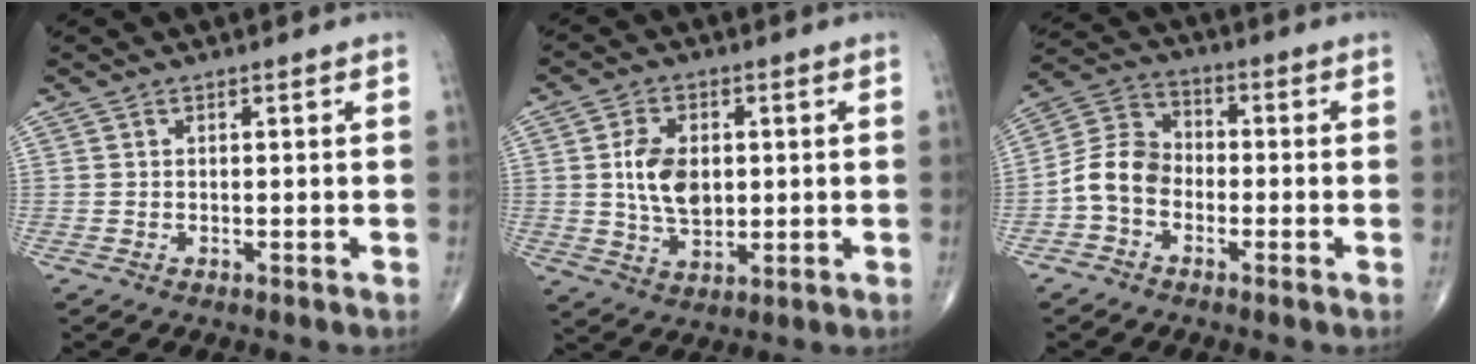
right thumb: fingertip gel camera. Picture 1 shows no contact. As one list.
[{"total": 9.3, "force": [1.0, 6.1, 7.0], "torque": [-0.113, -0.007, 0.022]}, {"total": 8.0, "force": [-2.5, 6.1, 4.5], "torque": [-0.074, 0.033, -0.063]}]